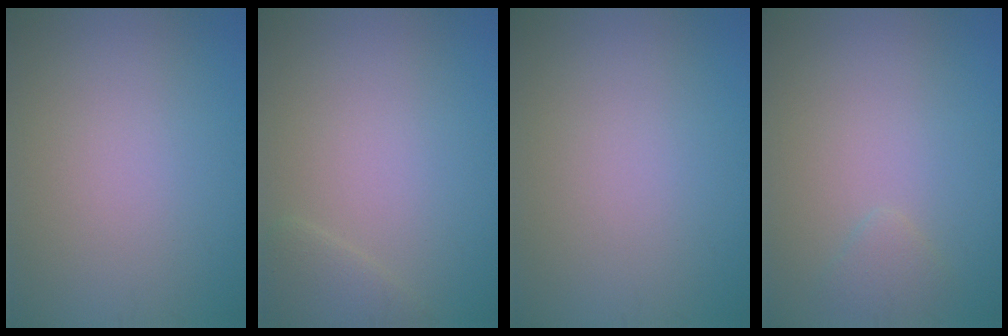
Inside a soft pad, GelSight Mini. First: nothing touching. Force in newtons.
{"total": 1.4, "press": 1.4, "slide": 0.1}
{"total": 0.0}
{"total": 1.1, "press": 1.1, "slide": 0.1}